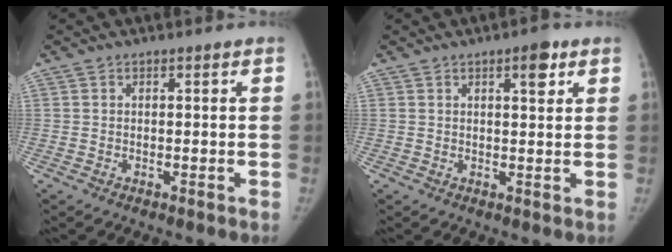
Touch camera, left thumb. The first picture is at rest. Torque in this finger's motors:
{"motor_torque": [0.18, -0.06, 0.34, -0.22, 0.12]}